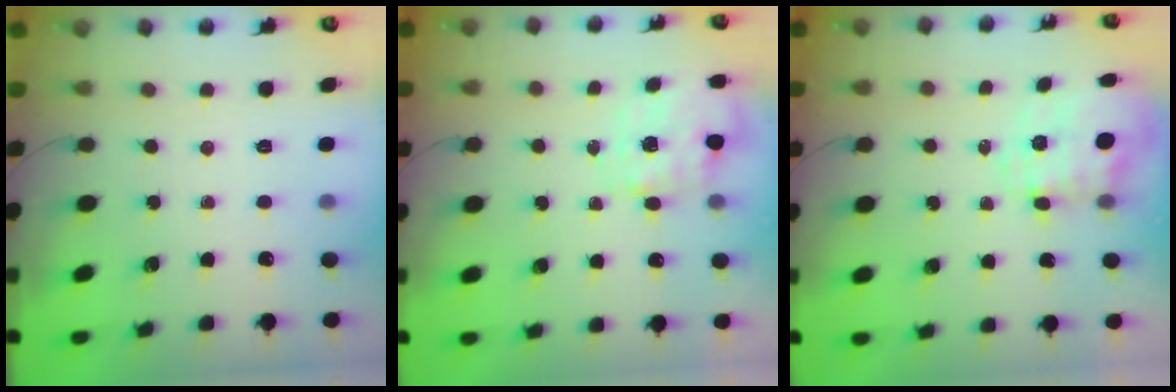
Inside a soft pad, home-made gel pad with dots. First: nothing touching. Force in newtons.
{"total": 2.8, "press": 2.7, "slide": 0.9}
{"total": 3.3, "press": 3.1, "slide": 1.3}